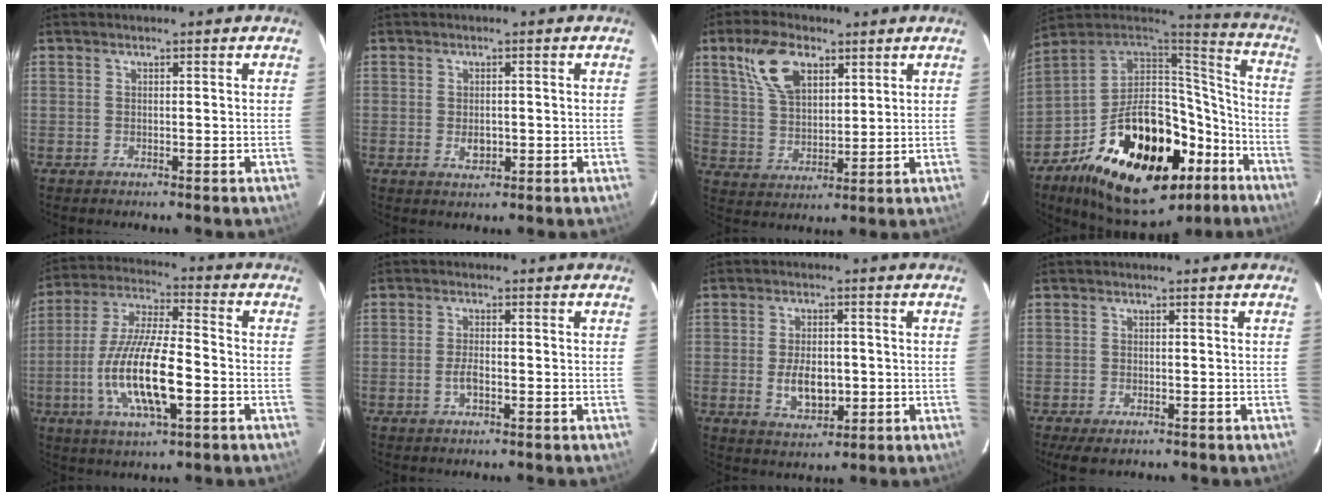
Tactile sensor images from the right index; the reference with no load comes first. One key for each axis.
{"total": 2.6, "fx": -0.5, "fy": 1.8, "fz": 1.8, "tx": -0.031, "ty": 0.000, "tz": -0.006}
{"total": 10.7, "fx": 5.5, "fy": 5.8, "fz": 7.2, "tx": -0.141, "ty": 0.023, "tz": 0.109}
{"total": 31.2, "fx": -15.6, "fy": 17.1, "fz": 20.9, "tx": -0.369, "ty": 0.039, "tz": -0.210}
{"total": 16.1, "fx": -4.6, "fy": 4.3, "fz": 14.8, "tx": -0.302, "ty": -0.008, "tz": -0.088}
{"total": 2.7, "fx": -1.0, "fy": 1.1, "fz": 2.2, "tx": -0.048, "ty": 0.002, "tz": -0.020}
{"total": 7.2, "fx": -1.2, "fy": 4.3, "fz": 5.7, "tx": -0.109, "ty": -0.002, "tz": -0.013}
{"total": 4.0, "fx": -2.8, "fy": 1.8, "fz": 2.3, "tx": -0.053, "ty": -0.016, "tz": -0.047}